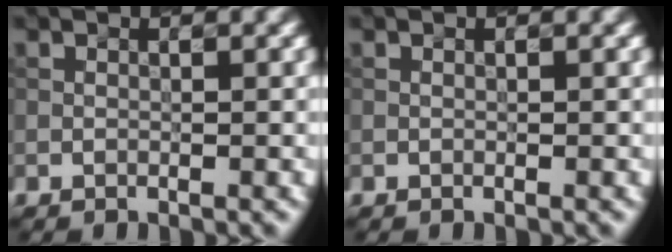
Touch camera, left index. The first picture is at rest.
{"total": 0.0}